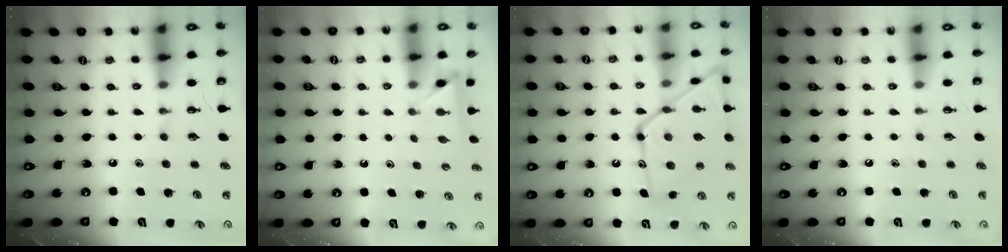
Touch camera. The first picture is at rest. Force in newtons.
{"total": 2.5, "press": 2.4, "slide": 0.3}
{"total": 19.8, "press": 19.8, "slide": 1.7}
{"total": 0.0}